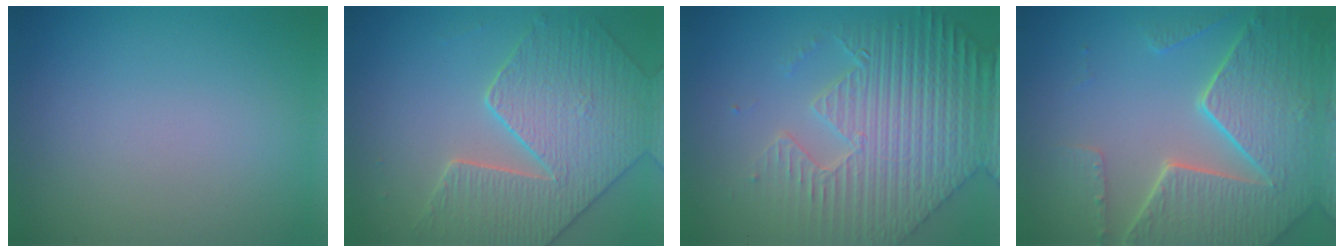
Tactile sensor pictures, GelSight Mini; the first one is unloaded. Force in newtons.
{"total": 5.3, "press": 5.0, "slide": 1.8}
{"total": 8.6, "press": 6.5, "slide": 5.6}
{"total": 8.2, "press": 5.9, "slide": 5.7}